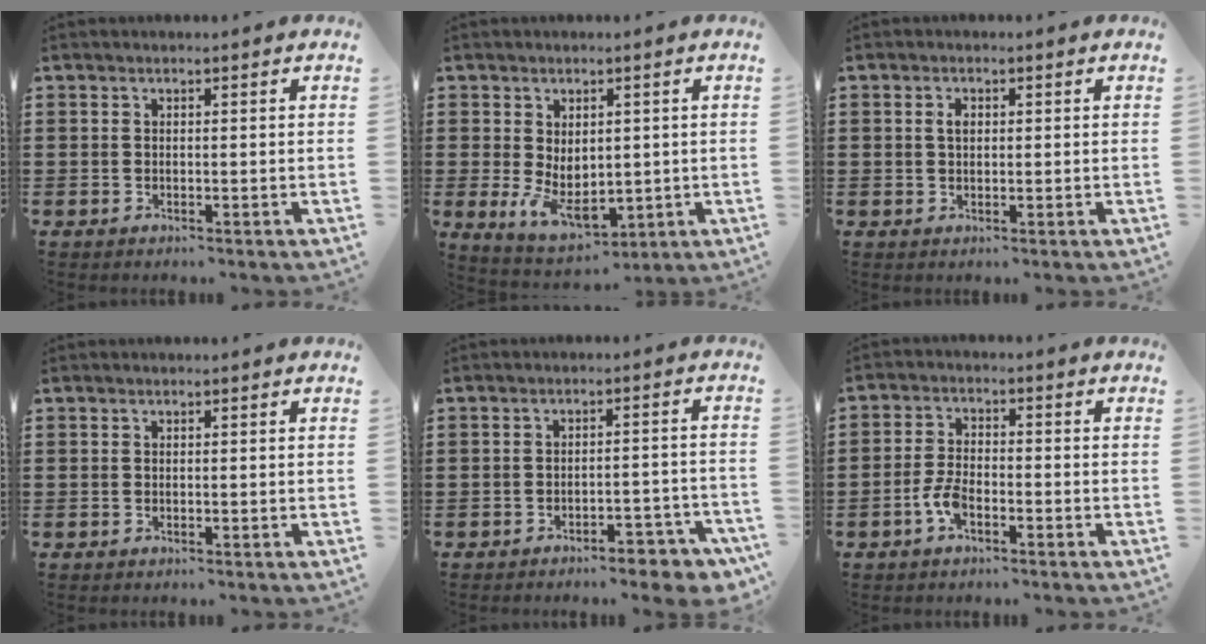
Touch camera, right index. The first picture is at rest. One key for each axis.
{"total": 6.3, "fx": -0.6, "fy": 4.1, "fz": 4.8, "tx": -0.085, "ty": -0.001, "tz": -0.010}
{"total": 1.6, "fx": 0.3, "fy": 0.9, "fz": 1.3, "tx": -0.028, "ty": 0.007, "tz": 0.005}
{"total": 0.0}
{"total": 4.4, "fx": -4.0, "fy": 0.5, "fz": 1.7, "tx": -0.027, "ty": -0.001, "tz": -0.077}
{"total": 4.1, "fx": -2.1, "fy": 1.6, "fz": 3.1, "tx": -0.082, "ty": -0.008, "tz": -0.045}